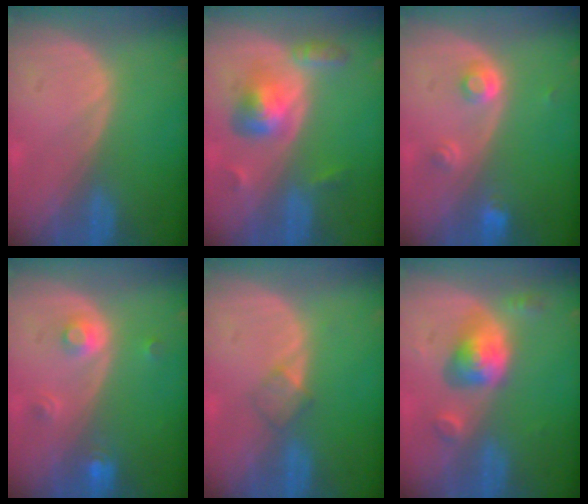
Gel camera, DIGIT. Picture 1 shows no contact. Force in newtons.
{"total": 6.2, "press": 5.5, "slide": 2.8}
{"total": 3.0, "press": 2.8, "slide": 1.2}
{"total": 3.0, "press": 2.8, "slide": 1.2}
{"total": 2.0, "press": 2.0, "slide": 0.2}
{"total": 5.8, "press": 5.3, "slide": 2.1}